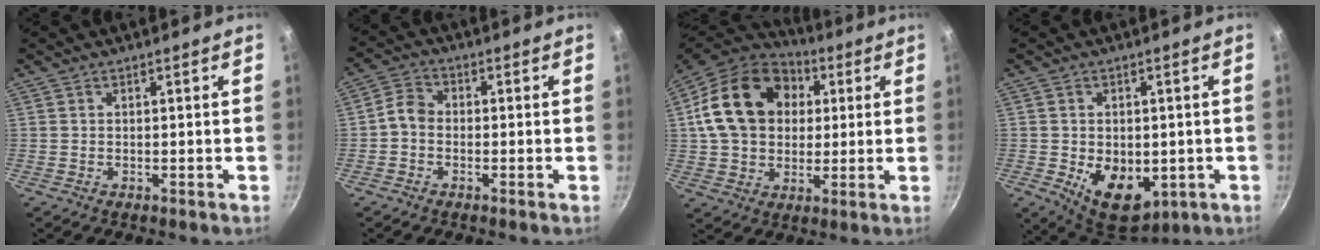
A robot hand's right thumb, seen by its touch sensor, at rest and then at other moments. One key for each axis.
{"total": 3.8, "fx": -1.1, "fy": 2.9, "fz": 2.1, "tx": -0.041, "ty": 0.022, "tz": -0.034}
{"total": 21.0, "fx": 4.5, "fy": 15.9, "fz": 13.0, "tx": -0.203, "ty": 0.018, "tz": 0.072}
{"total": 11.8, "fx": -2.5, "fy": 7.8, "fz": 8.5, "tx": -0.093, "ty": -0.015, "tz": -0.018}